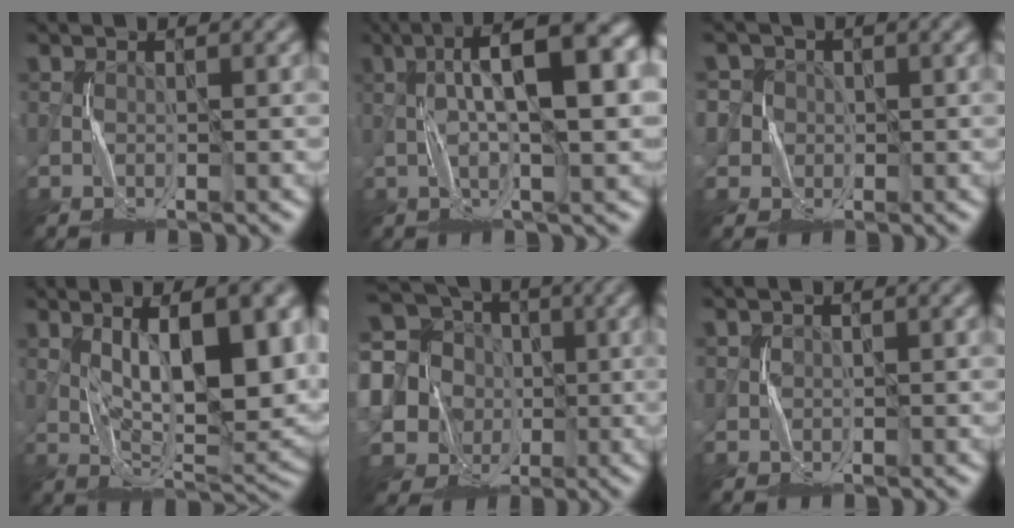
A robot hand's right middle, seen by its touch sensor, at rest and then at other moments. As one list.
[{"total": 10.2, "force": [1.5, 2.5, 9.7], "torque": [-0.142, 0.021, 0.016]}, {"total": 5.7, "force": [1.9, 5.3, 1.0], "torque": [-0.025, 0.040, 0.007]}, {"total": 10.7, "force": [2.7, 3.4, 9.7], "torque": [-0.153, -0.002, 0.052]}, {"total": 16.8, "force": [2.0, 15.5, 6.1], "torque": [-0.186, 0.028, 0.006]}, {"total": 1.2, "force": [0.6, 0.4, -1.0], "torque": [0.024, -0.003, 0.014]}]